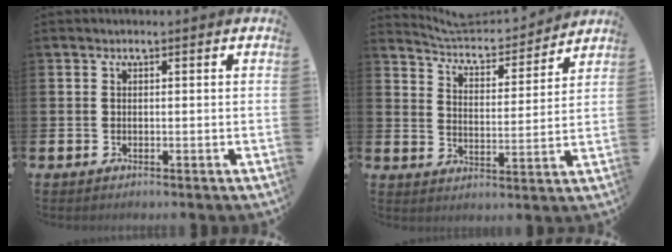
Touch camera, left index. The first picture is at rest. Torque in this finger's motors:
{"motor_torque": [0.77, -1.37, 0.05, -0.01]}